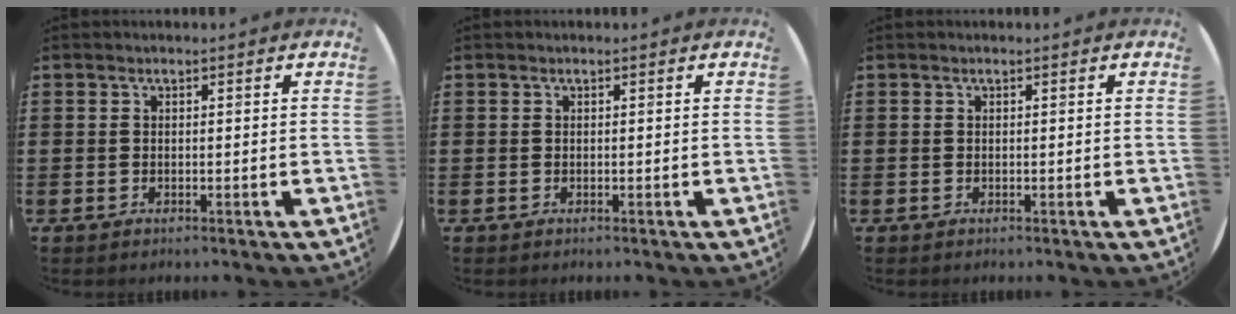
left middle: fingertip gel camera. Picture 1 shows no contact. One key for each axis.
{"total": 0.0}
{"total": 0.0}